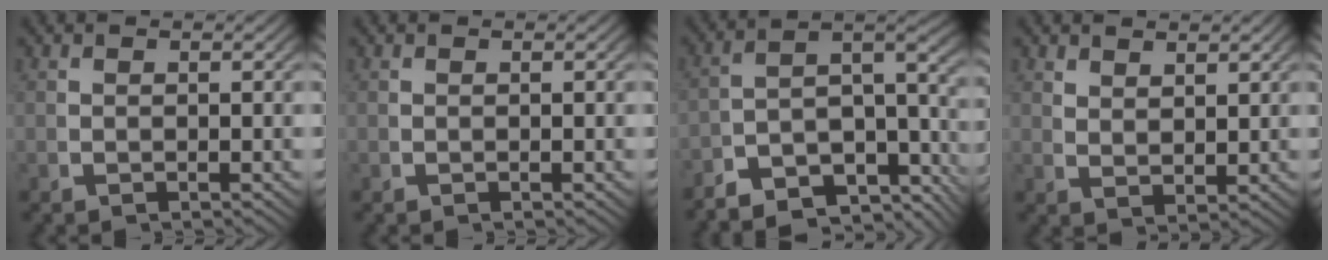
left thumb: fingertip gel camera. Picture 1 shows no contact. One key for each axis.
{"total": 0.0}
{"total": 10.9, "fx": -4.6, "fy": 6.5, "fz": 7.4, "tx": -0.126, "ty": -0.038, "tz": -0.069}
{"total": 2.1, "fx": 1.9, "fy": 0.4, "fz": 0.7, "tx": -0.009, "ty": -0.005, "tz": 0.048}